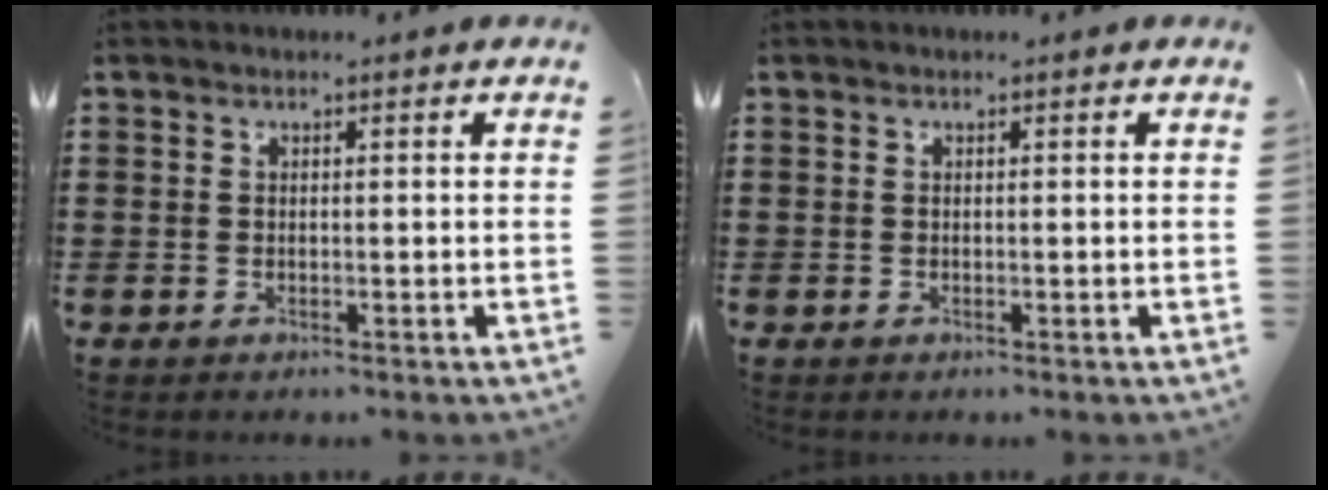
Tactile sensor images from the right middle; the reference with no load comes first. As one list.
[{"total": 0.0}]